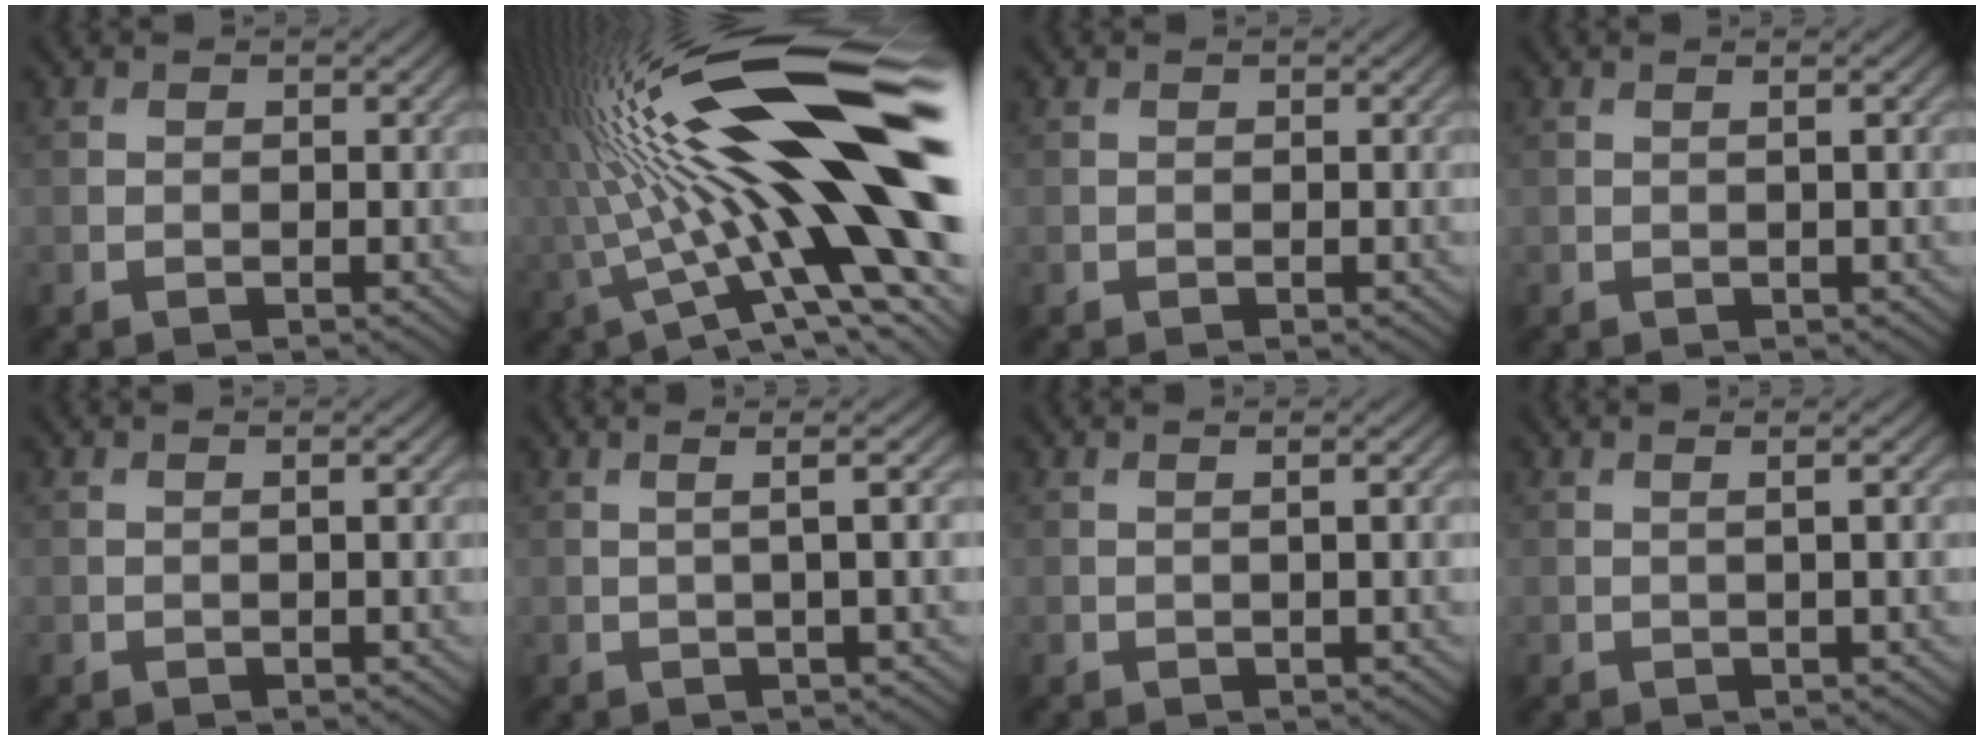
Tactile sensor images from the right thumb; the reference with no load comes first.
{"total": 23.2, "force": [1.8, 6.1, 22.3], "torque": [-0.362, 0.012, 0.028]}
{"total": 0.0}
{"total": 1.5, "force": [0.2, 0.2, 1.5], "torque": [-0.021, 0.008, -0.002]}
{"total": 0.9, "force": [0.1, 0.1, 0.9], "torque": [-0.012, 0.005, -0.001]}
{"total": 3.6, "force": [0.6, 0.5, 3.6], "torque": [-0.052, 0.017, 0.003]}
{"total": 1.8, "force": [0.3, 0.4, 1.8], "torque": [-0.025, 0.010, -0.002]}
{"total": 2.5, "force": [0.4, 0.5, 2.4], "torque": [-0.033, 0.011, -0.002]}